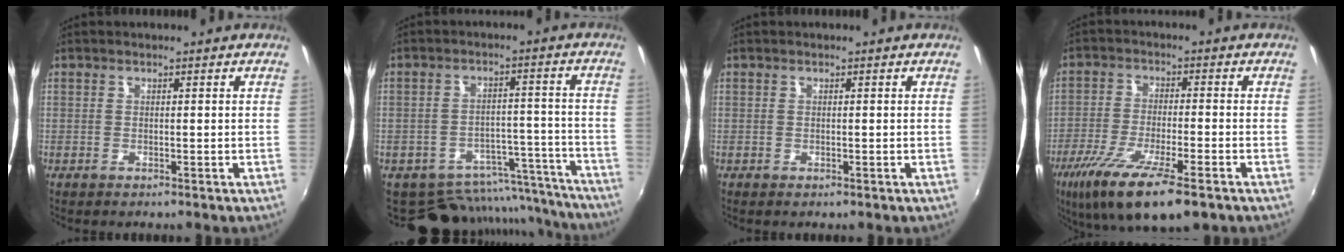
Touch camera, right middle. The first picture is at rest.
{"total": 17.0, "force": [-14.7, 7.5, 4.3], "torque": [-0.082, 0.040, -0.178]}
{"total": 0.0}
{"total": 15.3, "force": [-9.5, 3.4, 11.5], "torque": [-0.228, -0.053, -0.169]}